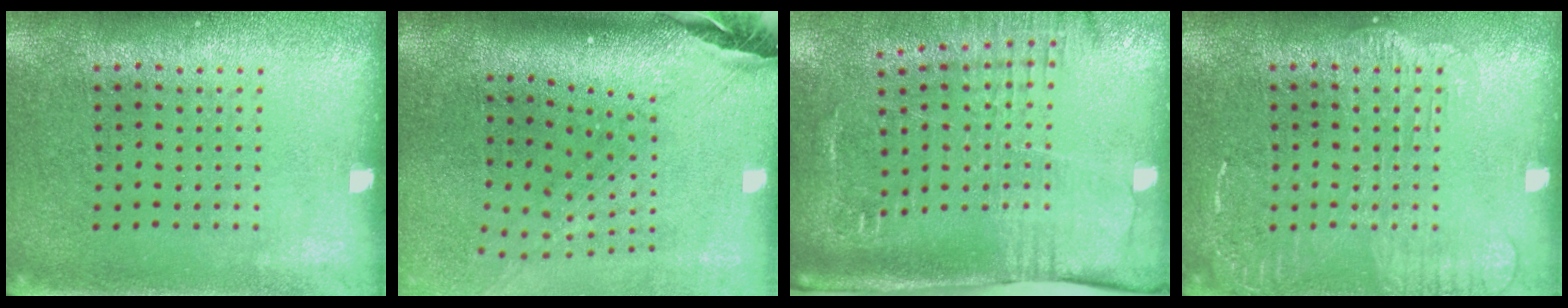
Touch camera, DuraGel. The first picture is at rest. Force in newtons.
{"total": 2.7, "press": 1.9, "slide": 1.9}
{"total": 2.7, "press": 2.2, "slide": 1.7}
{"total": 2.2, "press": 2.2, "slide": 0.3}